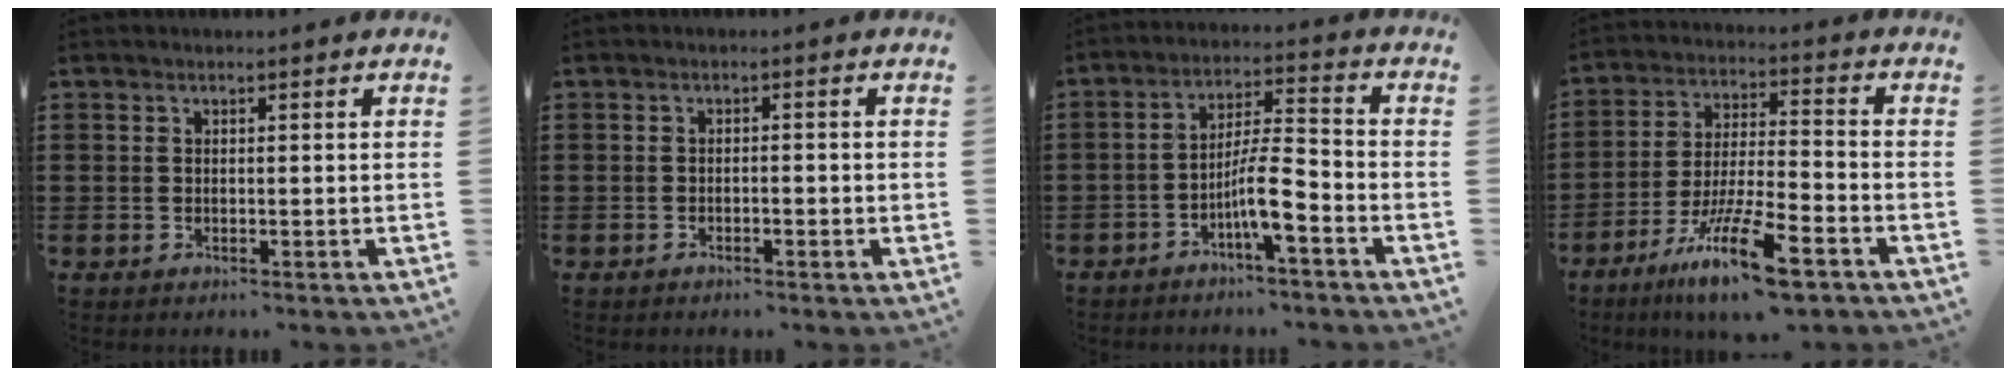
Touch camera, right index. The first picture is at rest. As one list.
[{"total": 1.0, "force": [-0.8, 0.1, 0.5], "torque": [-0.012, -0.002, -0.015]}, {"total": 7.4, "force": [-3.7, 1.2, 6.3], "torque": [-0.121, 0.003, -0.072]}, {"total": 15.0, "force": [-10.0, 2.7, 10.9], "torque": [-0.205, 0.023, -0.179]}]